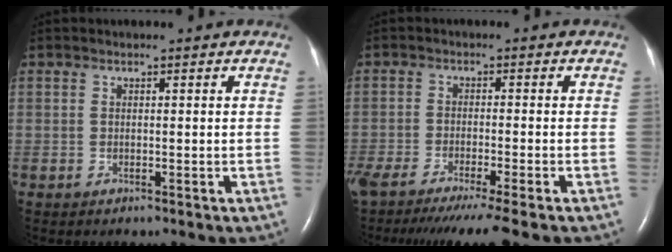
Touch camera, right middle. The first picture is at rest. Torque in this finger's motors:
{"motor_torque": [1.07, -1.07, 0.18, 0.06]}